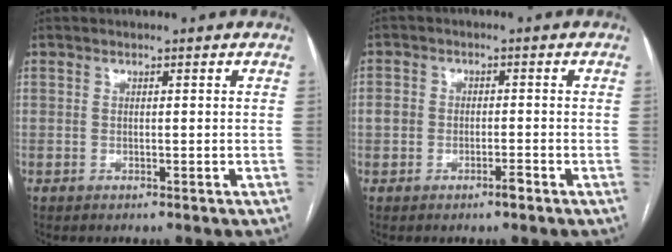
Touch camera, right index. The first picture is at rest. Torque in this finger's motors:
{"motor_torque": [-0.16, 0.11, 0.00, 0.01]}